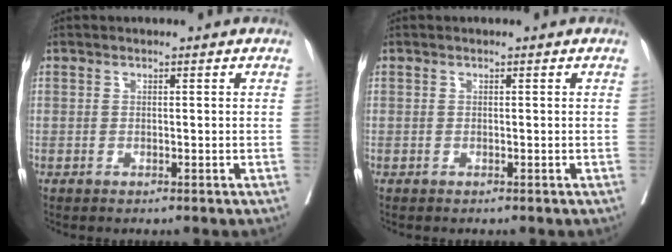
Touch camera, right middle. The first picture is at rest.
{"total": 0.0}